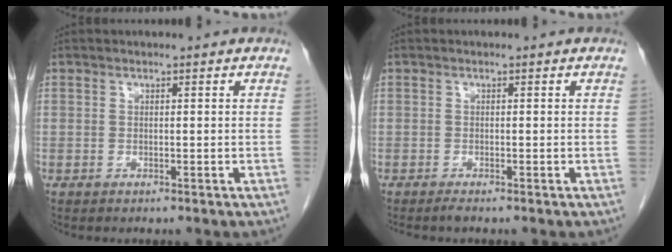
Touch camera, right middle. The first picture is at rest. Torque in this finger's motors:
{"motor_torque": [0.32, -0.16, 0.00, 0.00]}